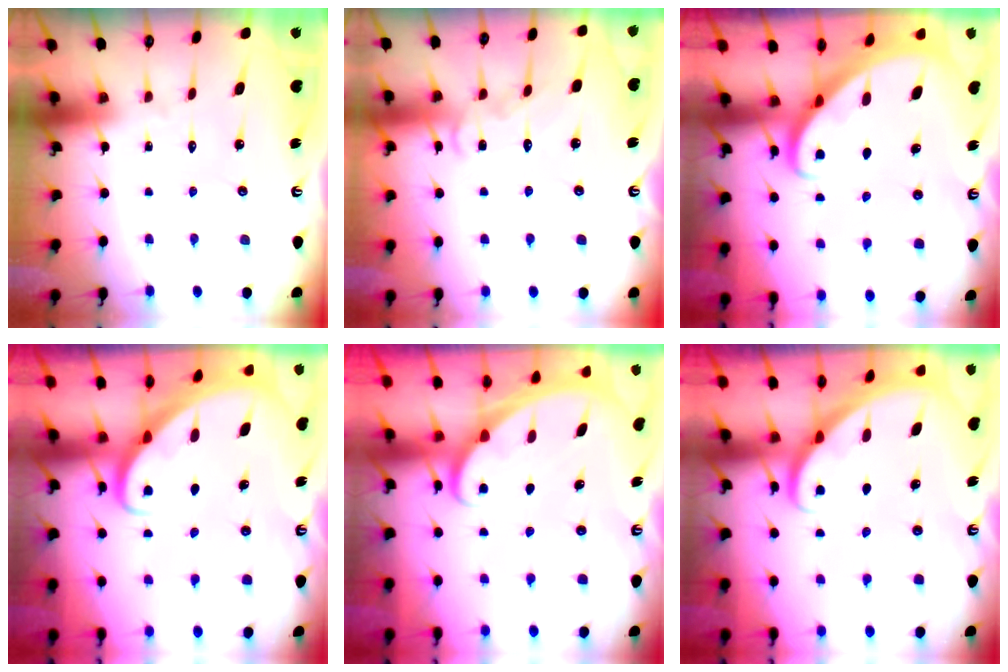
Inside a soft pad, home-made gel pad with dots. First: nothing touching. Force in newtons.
{"total": 8.3, "press": 8.3, "slide": 0.5}
{"total": 3.5, "press": 3.4, "slide": 0.4}
{"total": 3.0, "press": 3.0, "slide": 0.4}
{"total": 2.4, "press": 2.4, "slide": 0.3}
{"total": 2.2, "press": 2.2, "slide": 0.2}